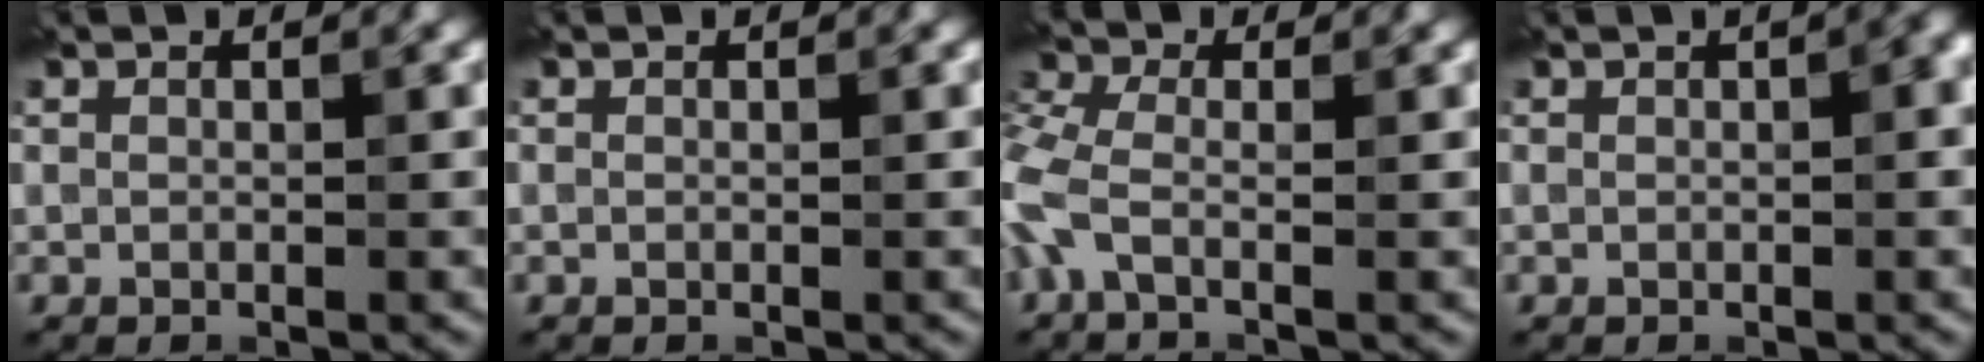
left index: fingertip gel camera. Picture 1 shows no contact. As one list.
[{"total": 0.0}, {"total": 4.6, "force": [-1.2, 2.0, 4.0], "torque": [-0.102, 0.003, -0.045]}, {"total": 1.9, "force": [0.2, 0.3, 1.9], "torque": [-0.025, 0.004, 0.003]}]